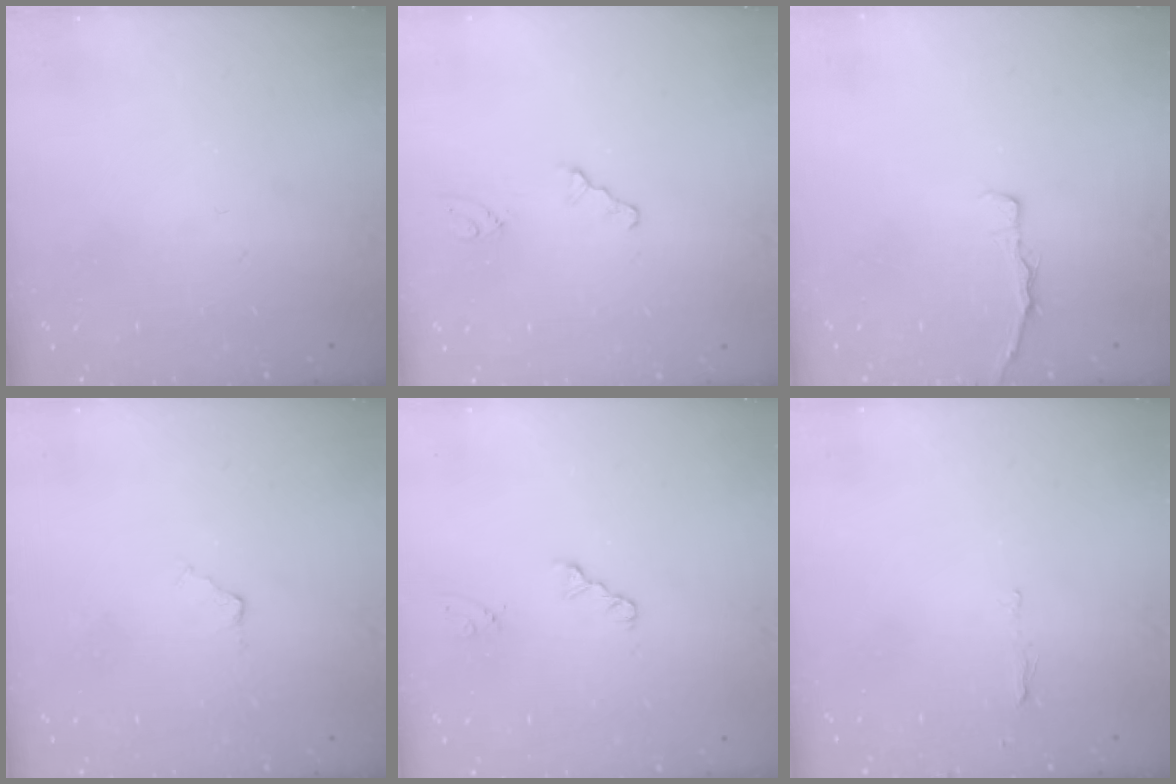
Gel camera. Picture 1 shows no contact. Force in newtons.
{"total": 2.5, "press": 2.5, "slide": 0.5}
{"total": 3.5, "press": 3.4, "slide": 0.5}
{"total": 2.9, "press": 2.9, "slide": 0.5}
{"total": 1.3, "press": 1.2, "slide": 0.2}
{"total": 4.6, "press": 2.6, "slide": 3.8}